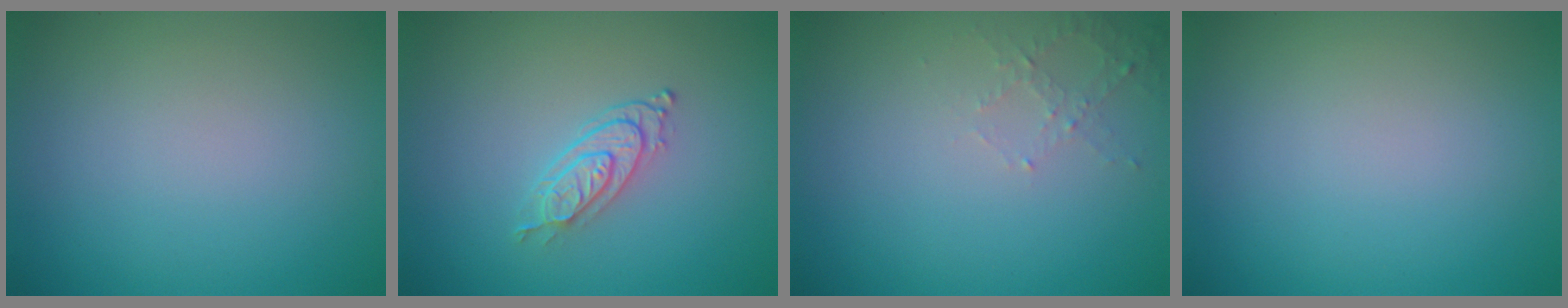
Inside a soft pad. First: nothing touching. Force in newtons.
{"total": 2.7, "press": 2.1, "slide": 1.7}
{"total": 1.3, "press": 1.3, "slide": 0.4}
{"total": 0.0}